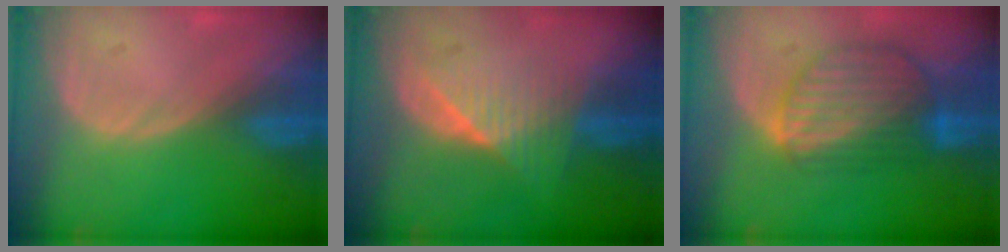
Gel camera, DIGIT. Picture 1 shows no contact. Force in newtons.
{"total": 6.3, "press": 6.0, "slide": 2.1}
{"total": 8.8, "press": 7.8, "slide": 4.2}